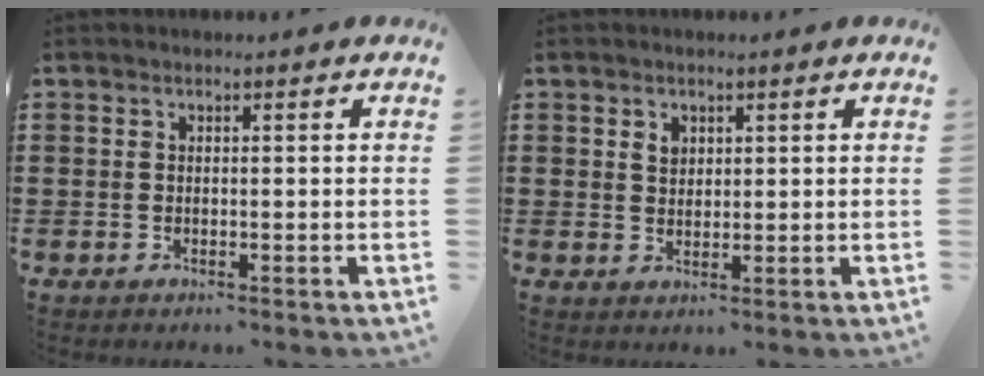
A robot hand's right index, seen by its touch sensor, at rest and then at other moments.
{"total": 1.9, "force": [1.0, 1.4, 0.8], "torque": [-0.020, 0.006, 0.018]}